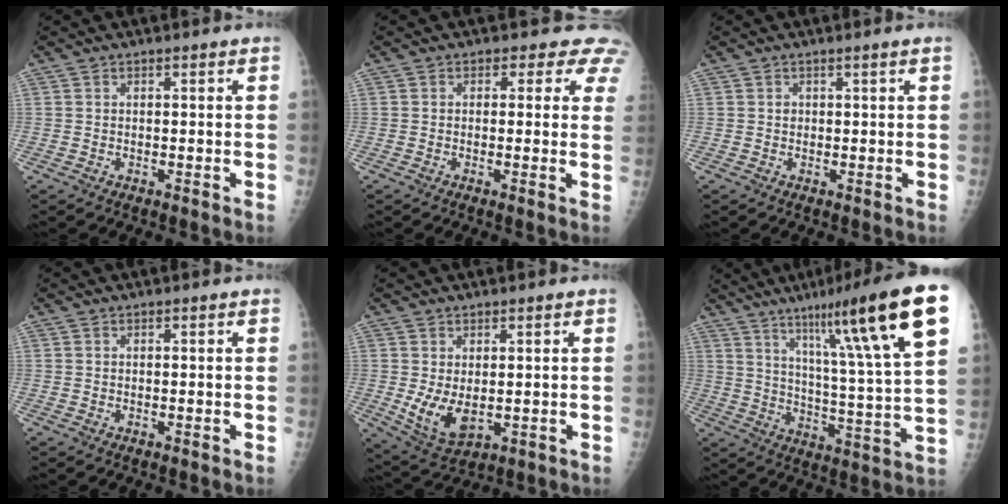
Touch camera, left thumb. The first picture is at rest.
{"total": 4.9, "force": [3.5, 3.1, 1.5], "torque": [0.018, -0.010, 0.015]}
{"total": 0.7, "force": [0.3, 0.4, 0.5], "torque": [-0.005, 0.001, 0.006]}
{"total": 0.0}
{"total": 7.1, "force": [-0.2, 4.4, 5.6], "torque": [-0.092, -0.020, 0.013]}
{"total": 23.5, "force": [12.2, 2.2, 20.0], "torque": [-0.289, -0.029, 0.185]}